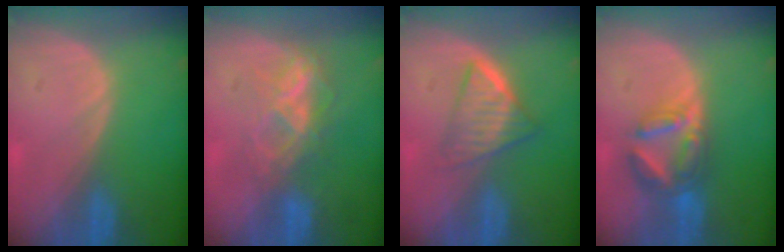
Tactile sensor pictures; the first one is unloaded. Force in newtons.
{"total": 6.1, "press": 5.8, "slide": 2.0}
{"total": 6.4, "press": 5.4, "slide": 3.4}
{"total": 7.2, "press": 6.2, "slide": 3.5}